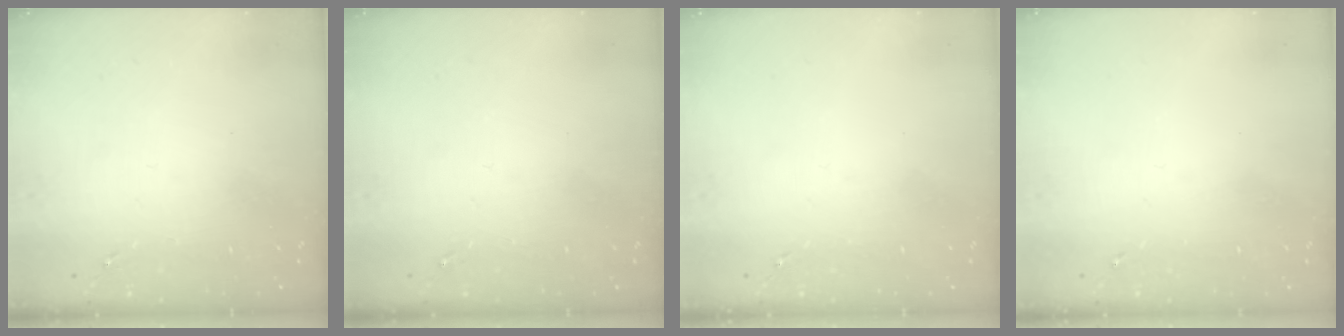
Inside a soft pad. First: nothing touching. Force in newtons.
{"total": 0.0}
{"total": 0.0}
{"total": 0.0}